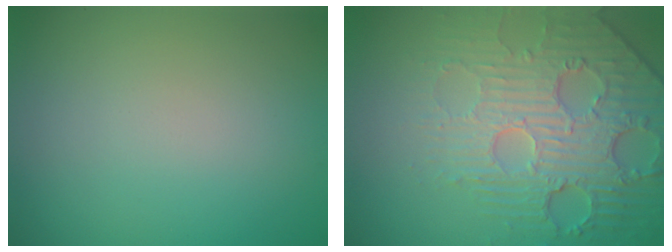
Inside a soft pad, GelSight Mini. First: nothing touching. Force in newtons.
{"total": 5.3, "press": 4.8, "slide": 2.2}